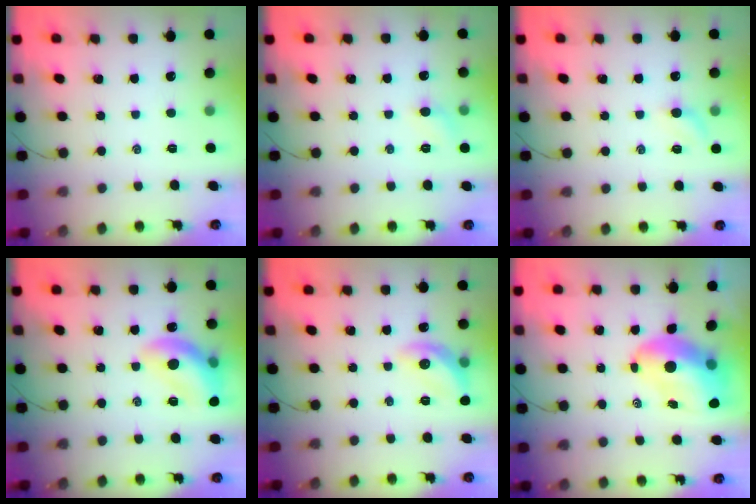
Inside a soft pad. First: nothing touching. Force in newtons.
{"total": 5.5, "press": 5.2, "slide": 1.8}
{"total": 5.5, "press": 5.3, "slide": 1.3}
{"total": 14.8, "press": 14.6, "slide": 2.2}
{"total": 11.1, "press": 11.1, "slide": 0.4}
{"total": 9.8, "press": 9.5, "slide": 2.6}